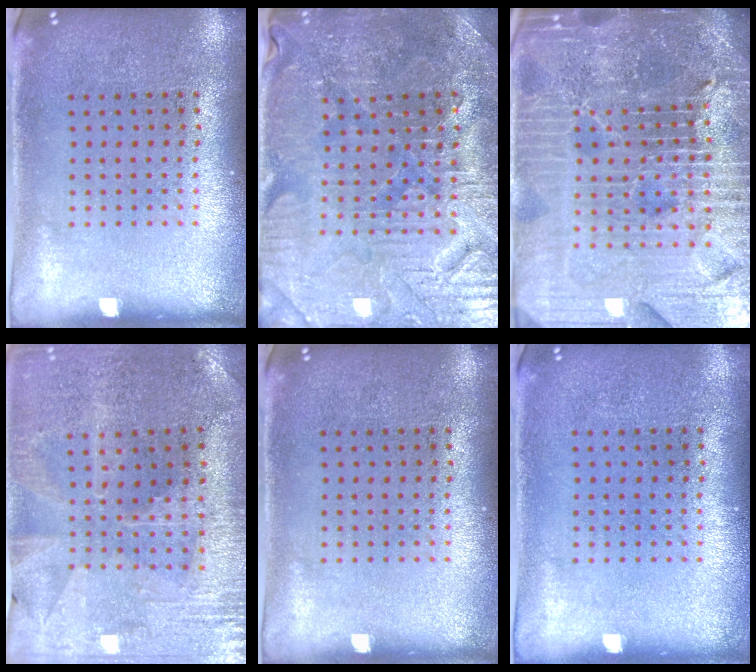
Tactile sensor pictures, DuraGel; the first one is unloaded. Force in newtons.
{"total": 3.5, "press": 3.5, "slide": 0.5}
{"total": 7.1, "press": 6.2, "slide": 3.5}
{"total": 1.0, "press": 1.0, "slide": 0.3}
{"total": 0.0}
{"total": 0.0}